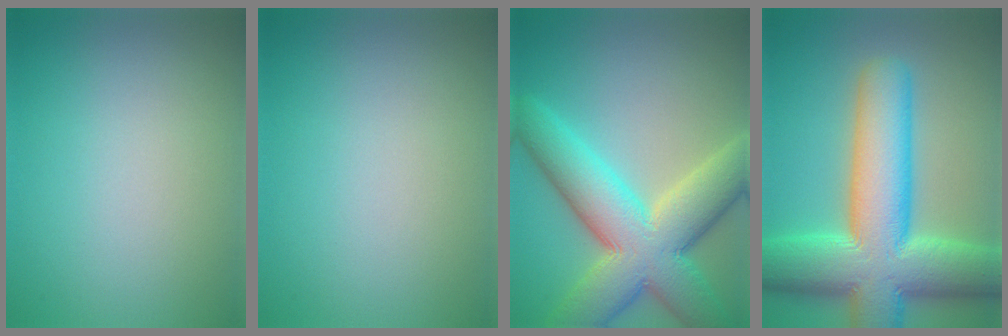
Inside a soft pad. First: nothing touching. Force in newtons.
{"total": 0.0}
{"total": 11.9, "press": 11.8, "slide": 0.5}
{"total": 14.4, "press": 14.3, "slide": 0.7}